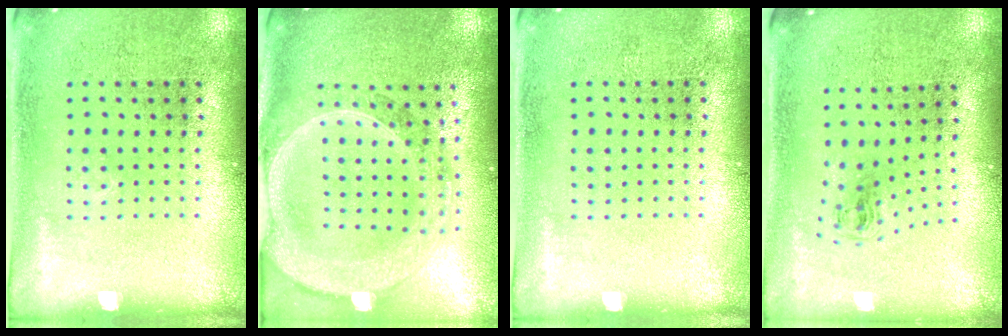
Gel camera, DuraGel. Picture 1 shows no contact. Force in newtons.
{"total": 2.8, "press": 2.4, "slide": 1.4}
{"total": 0.0}
{"total": 0.8, "press": 0.4, "slide": 0.7}